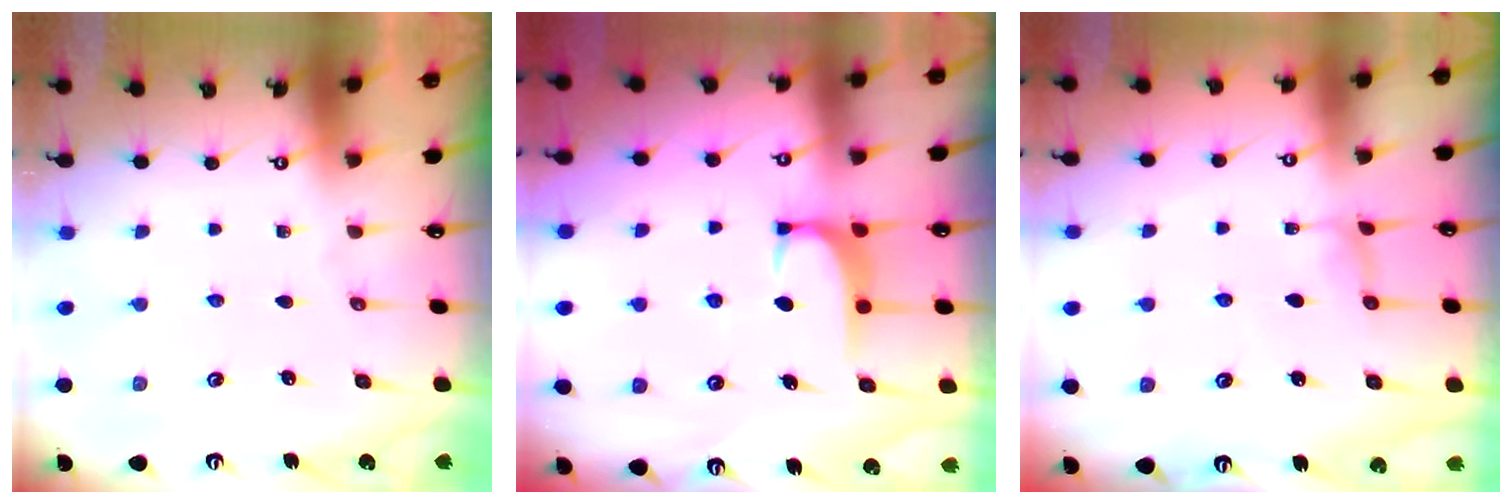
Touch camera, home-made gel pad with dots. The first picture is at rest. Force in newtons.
{"total": 1.9, "press": 1.8, "slide": 0.5}
{"total": 1.1, "press": 1.0, "slide": 0.3}